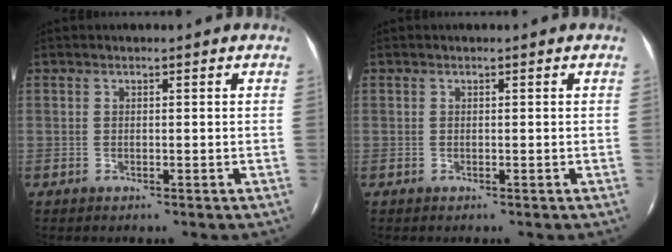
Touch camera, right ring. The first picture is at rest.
{"total": 0.0}